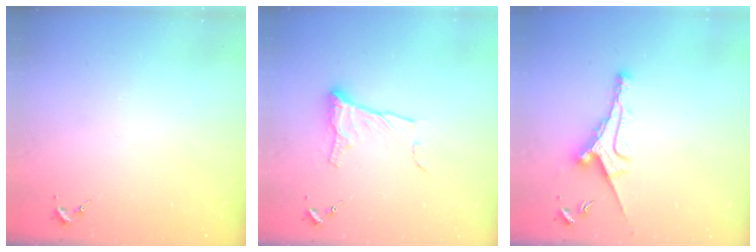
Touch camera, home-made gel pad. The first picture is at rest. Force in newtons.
{"total": 11.1, "press": 11.0, "slide": 0.6}
{"total": 10.3, "press": 10.3, "slide": 0.2}